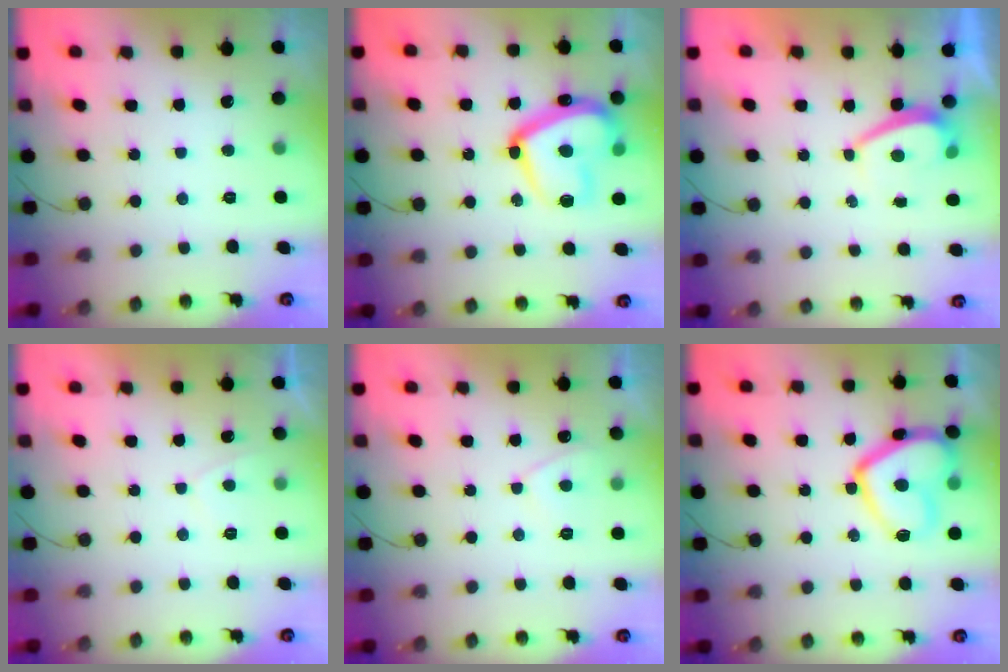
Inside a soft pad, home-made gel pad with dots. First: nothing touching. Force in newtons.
{"total": 19.8, "press": 19.7, "slide": 1.7}
{"total": 1.7, "press": 1.6, "slide": 0.6}
{"total": 2.3, "press": 2.2, "slide": 0.6}
{"total": 2.9, "press": 2.9, "slide": 0.5}
{"total": 14.6, "press": 14.5, "slide": 1.4}